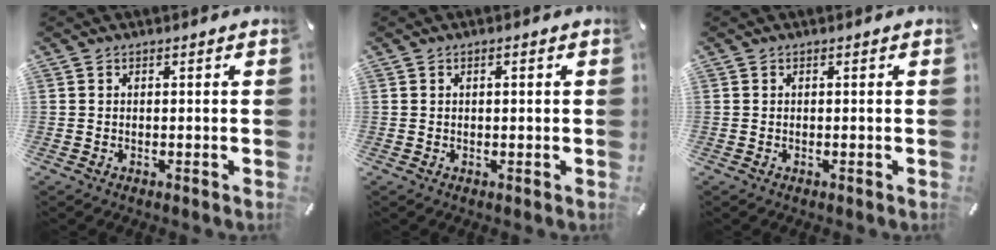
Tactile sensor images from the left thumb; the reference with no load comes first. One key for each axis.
{"total": 0.8, "fx": 0.2, "fy": 0.3, "fz": 0.8, "tx": -0.015, "ty": 0.003, "tz": 0.001}
{"total": 0.0}